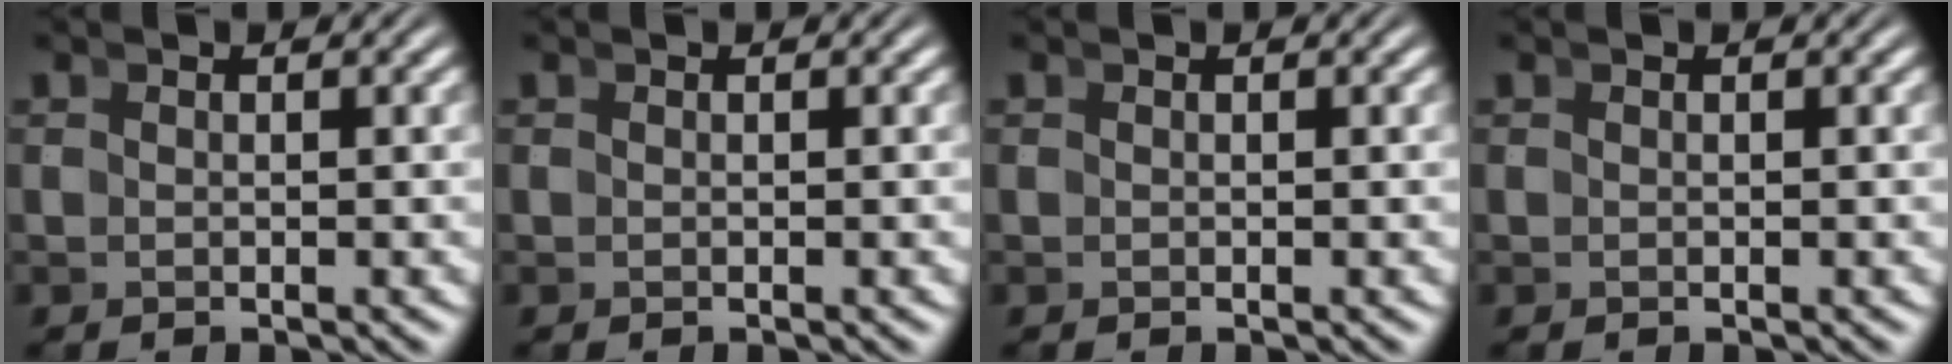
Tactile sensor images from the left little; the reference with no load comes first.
{"total": 0.0}
{"total": 0.0}
{"total": 0.0}